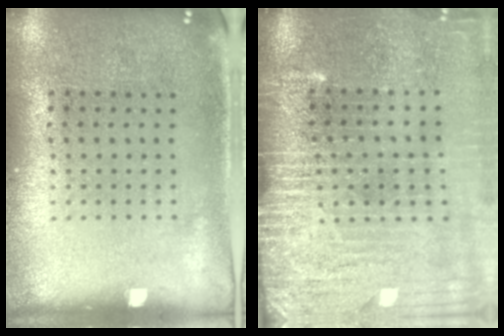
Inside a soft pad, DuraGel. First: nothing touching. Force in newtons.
{"total": 4.1, "press": 3.5, "slide": 2.0}